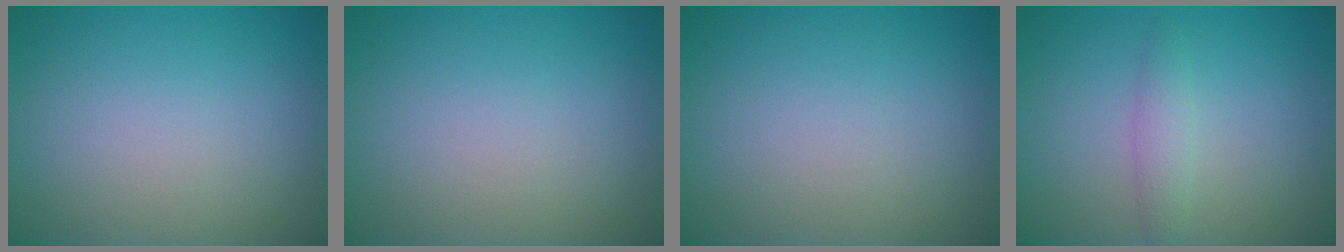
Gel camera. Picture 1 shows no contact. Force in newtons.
{"total": 0.0}
{"total": 0.0}
{"total": 1.8, "press": 1.8, "slide": 0.1}